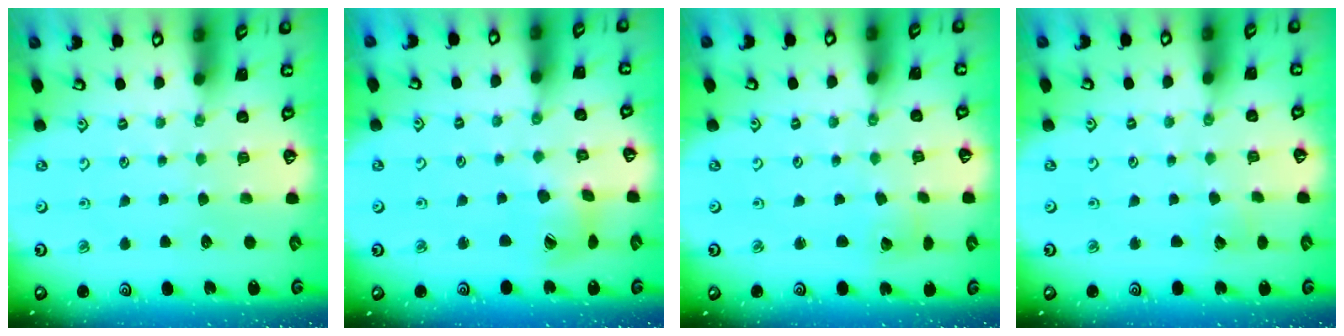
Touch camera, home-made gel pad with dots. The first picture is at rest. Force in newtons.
{"total": 7.7, "press": 7.6, "slide": 1.0}
{"total": 1.8, "press": 1.7, "slide": 0.3}
{"total": 2.8, "press": 2.8, "slide": 0.3}